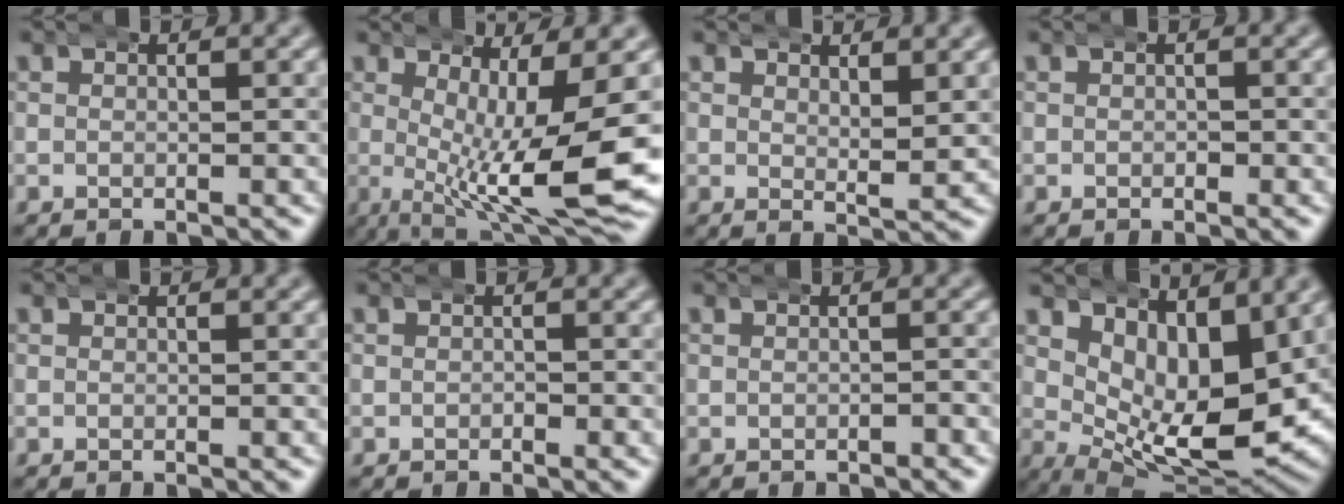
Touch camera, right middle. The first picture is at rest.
{"total": 10.7, "force": [0.0, 3.0, 10.2], "torque": [-0.150, -0.025, 0.013]}
{"total": 2.4, "force": [2.2, -0.1, 0.9], "torque": [-0.013, -0.009, 0.038]}
{"total": 0.0}
{"total": 0.0}
{"total": 0.0}
{"total": 0.9, "force": [-0.9, 0.1, 0.1], "torque": [0.000, -0.001, -0.015]}
{"total": 10.6, "force": [1.5, 5.6, 8.9], "torque": [-0.144, -0.043, 0.042]}